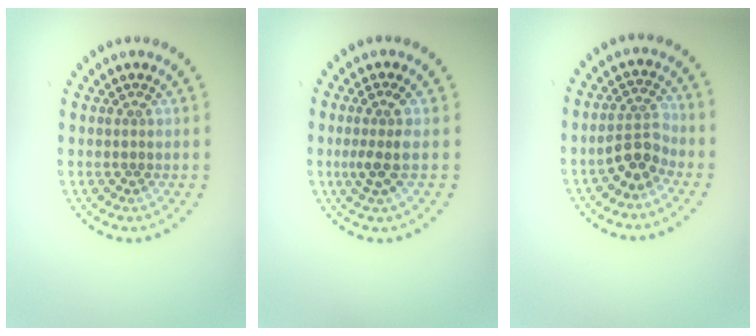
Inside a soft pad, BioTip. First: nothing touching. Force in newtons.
{"total": 2.2, "press": 1.7, "slide": 1.3}
{"total": 2.8, "press": 2.5, "slide": 1.2}